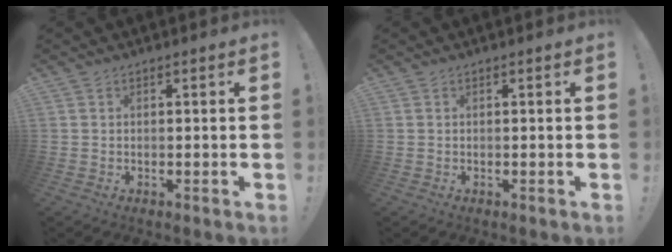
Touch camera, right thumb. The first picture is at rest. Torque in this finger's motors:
{"motor_torque": [-0.07, 0.07, 0.03, -0.04, 0.07]}